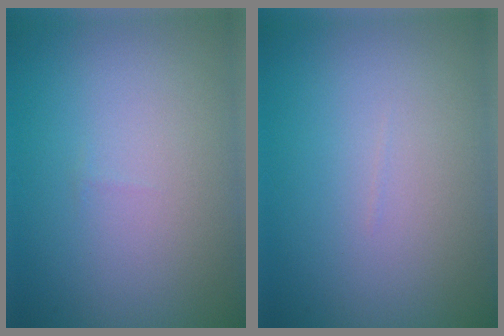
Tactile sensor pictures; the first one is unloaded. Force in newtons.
{"total": 0.0}